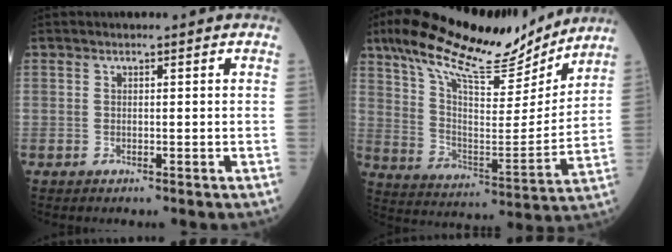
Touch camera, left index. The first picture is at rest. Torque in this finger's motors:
{"motor_torque": [1.07, -1.07, 0.57, 0.15]}